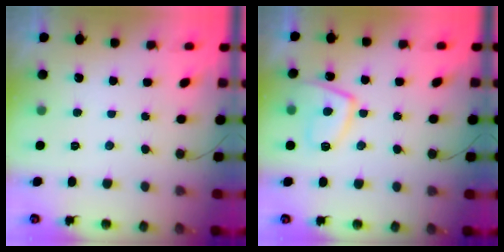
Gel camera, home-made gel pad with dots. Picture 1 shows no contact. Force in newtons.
{"total": 9.5, "press": 9.4, "slide": 1.1}